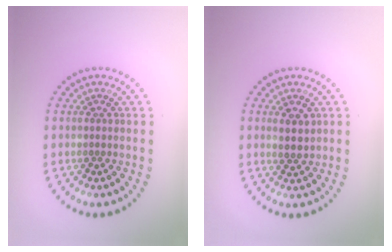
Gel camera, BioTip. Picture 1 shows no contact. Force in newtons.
{"total": 2.1, "press": 1.9, "slide": 0.9}